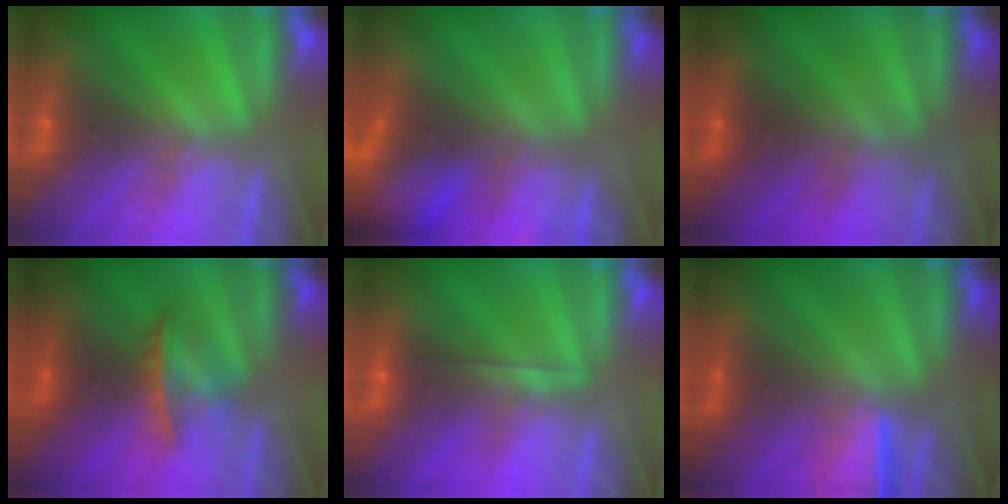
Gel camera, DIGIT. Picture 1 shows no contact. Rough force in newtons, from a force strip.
{"total": 7.3}
{"total": 1.8}
{"total": 3.7}
{"total": 1.7}
{"total": 1.6}